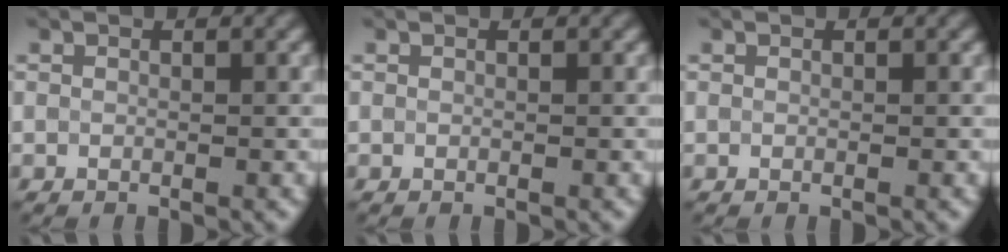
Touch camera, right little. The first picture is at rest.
{"total": 0.0}
{"total": 0.0}